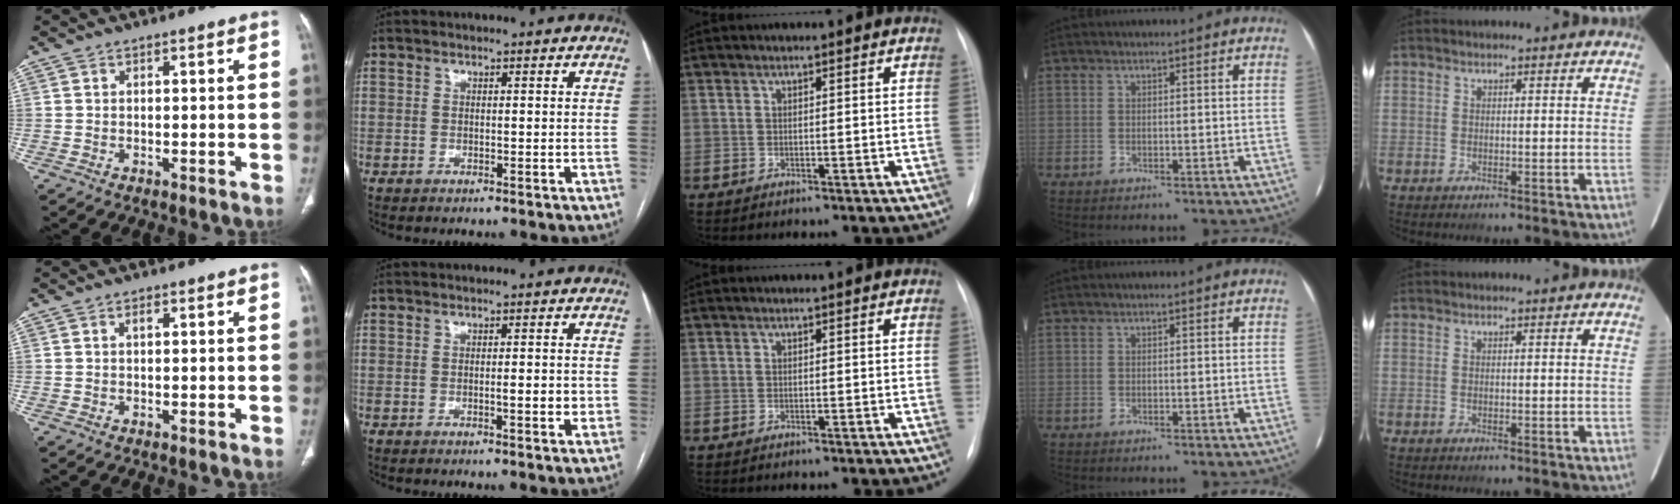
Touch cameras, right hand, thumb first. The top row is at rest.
{"thumb": {"total": 1.2, "force": [0.4, 0.6, 1.0], "torque": [-0.018, 0.005, 0.007]}, "index": {"total": 2.7, "force": [-0.3, 0.6, 2.6], "torque": [-0.040, -0.001, -0.004]}}